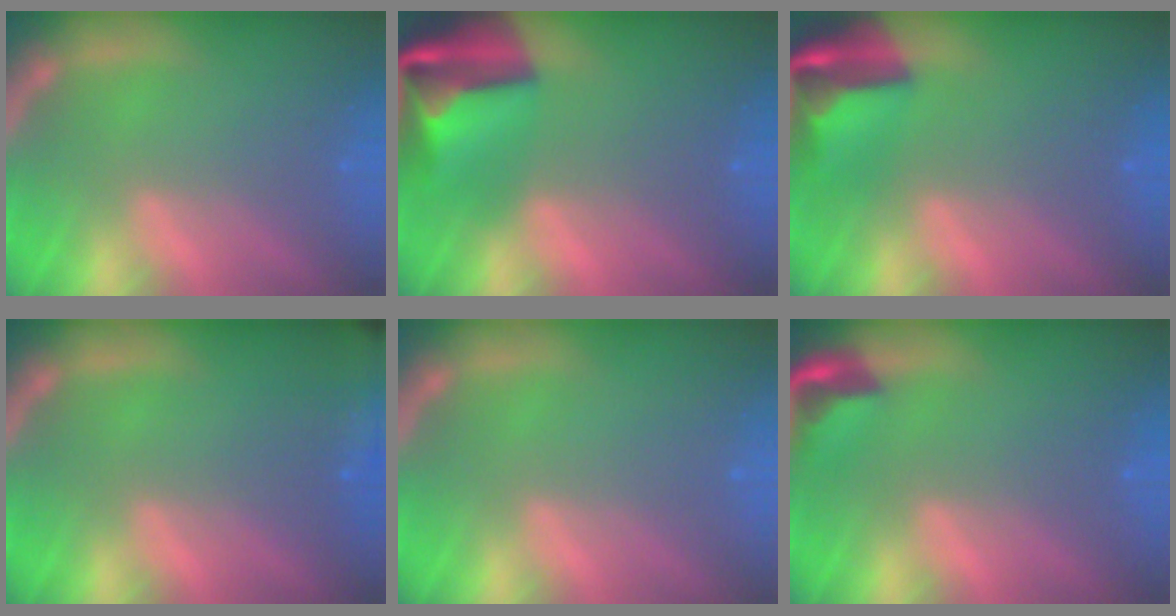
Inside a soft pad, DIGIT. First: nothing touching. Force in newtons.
{"total": 8.9}
{"total": 6.4}
{"total": 10.0}
{"total": 0.0}
{"total": 2.9}